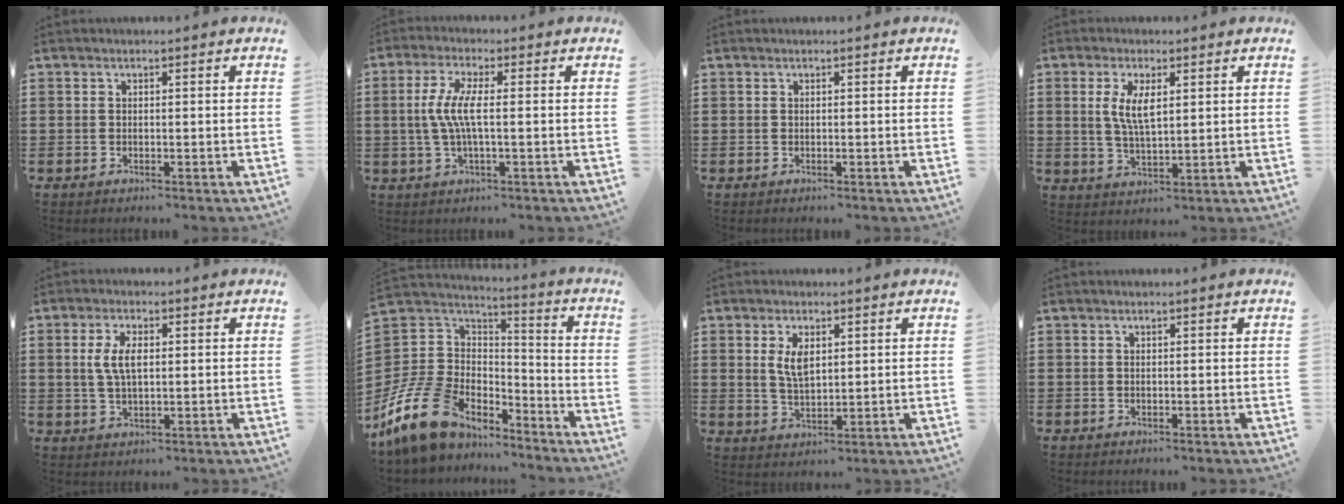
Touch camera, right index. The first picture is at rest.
{"total": 5.7, "force": [-0.3, 1.1, 5.6], "torque": [-0.131, -0.009, -0.018]}
{"total": 0.0}
{"total": 5.2, "force": [1.3, 2.0, 4.6], "torque": [-0.097, 0.005, 0.022]}
{"total": 5.1, "force": [0.8, 2.3, 4.5], "torque": [-0.100, 0.008, 0.008]}
{"total": 13.6, "force": [-8.9, 8.6, 5.7], "torque": [-0.159, 0.037, -0.168]}
{"total": 4.2, "force": [1.4, 2.0, 3.5], "torque": [-0.067, 0.004, 0.022]}
{"total": 0.0}